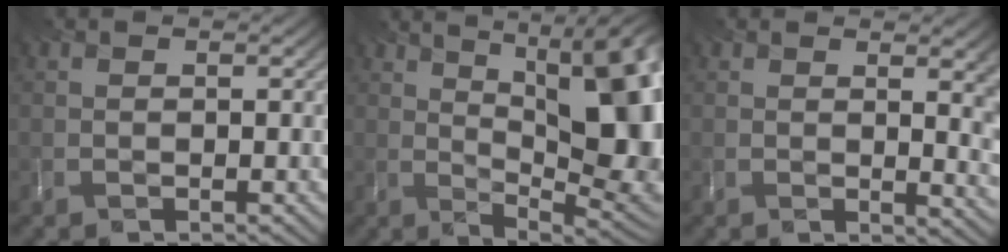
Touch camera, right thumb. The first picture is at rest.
{"total": 16.6, "force": [3.9, 7.1, 14.5], "torque": [-0.197, 0.038, 0.064]}
{"total": 8.7, "force": [1.9, 3.5, 7.8], "torque": [-0.074, 0.022, 0.016]}